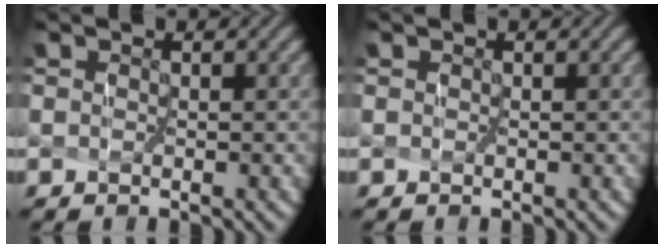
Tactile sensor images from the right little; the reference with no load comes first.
{"total": 0.0}